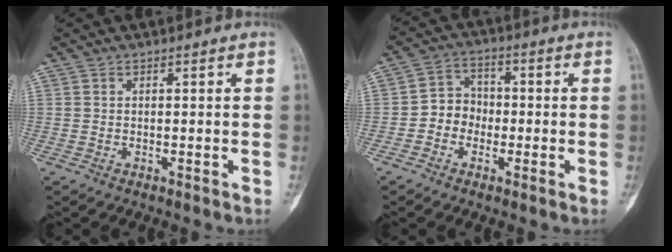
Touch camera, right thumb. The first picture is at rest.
{"total": 6.1, "force": [-1.6, 5.4, 2.4], "torque": [-0.011, 0.024, -0.043]}